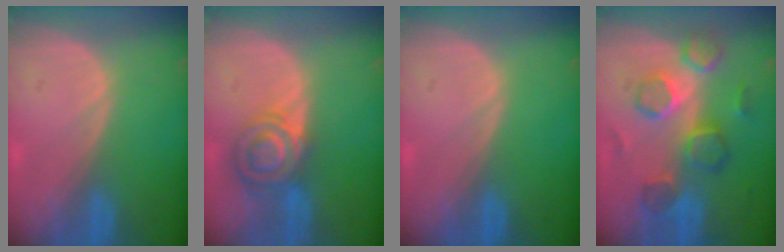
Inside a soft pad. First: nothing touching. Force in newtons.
{"total": 7.3, "press": 6.1, "slide": 4.0}
{"total": 0.0}
{"total": 8.4, "press": 8.2, "slide": 1.9}